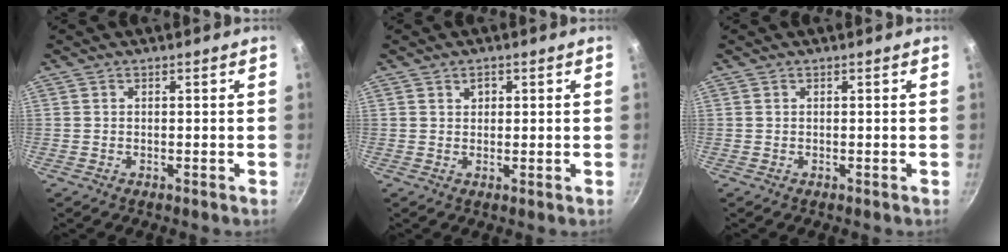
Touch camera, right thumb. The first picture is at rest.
{"total": 1.7, "force": [0.7, 1.3, 0.8], "torque": [-0.003, -0.004, 0.010]}
{"total": 0.0}